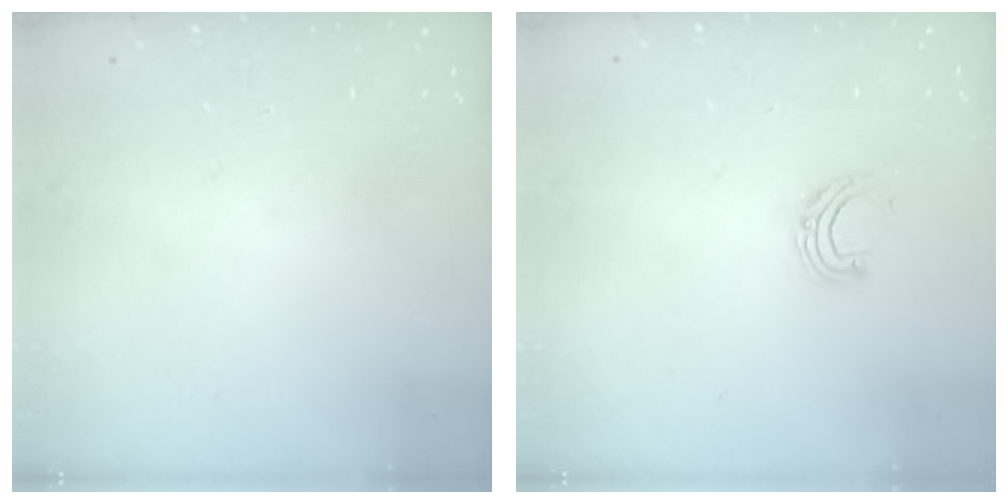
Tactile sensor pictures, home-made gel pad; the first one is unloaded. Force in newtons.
{"total": 6.6, "press": 6.5, "slide": 0.7}